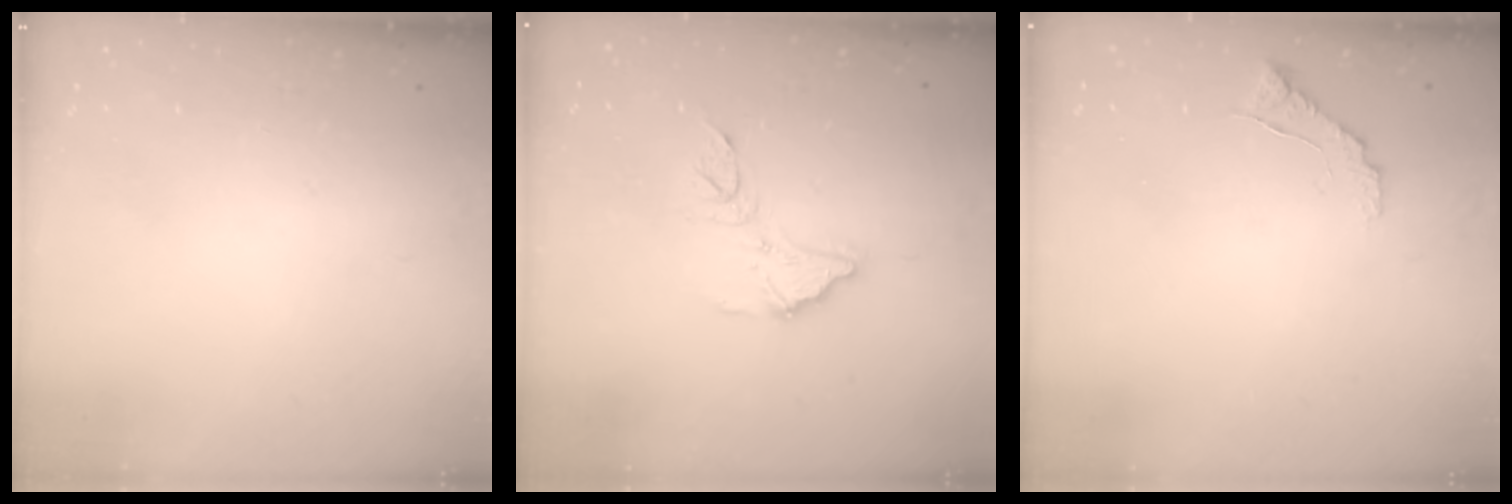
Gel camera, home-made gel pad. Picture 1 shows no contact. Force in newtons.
{"total": 10.9, "press": 10.8, "slide": 1.1}
{"total": 6.3, "press": 6.3, "slide": 0.4}